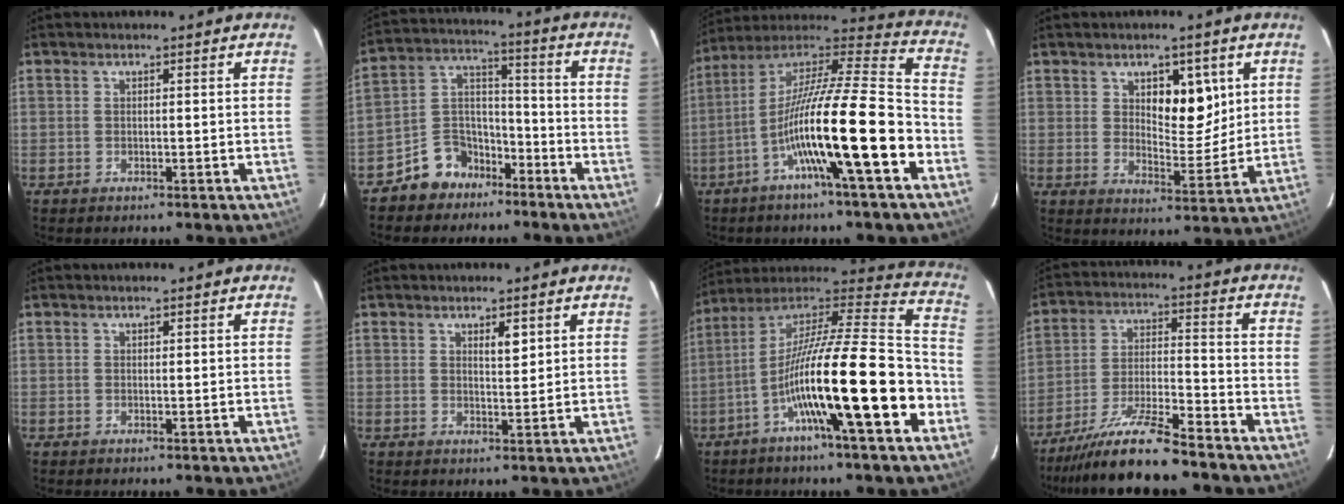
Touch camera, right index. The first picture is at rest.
{"total": 9.1, "force": [-6.4, 6.1, 2.1], "torque": [-0.045, 0.032, -0.114]}
{"total": 19.6, "force": [-7.0, 0.5, 18.3], "torque": [-0.322, 0.002, -0.124]}
{"total": 7.7, "force": [3.0, 3.5, 6.1], "torque": [-0.086, -0.001, 0.053]}
{"total": 0.0}
{"total": 2.3, "force": [1.3, 0.6, 1.8], "torque": [-0.032, -0.002, 0.023]}
{"total": 21.6, "force": [-7.5, 1.3, 20.2], "torque": [-0.329, 0.000, -0.131]}
{"total": 11.9, "force": [-10.1, 0.4, 6.3], "torque": [-0.111, -0.011, -0.181]}